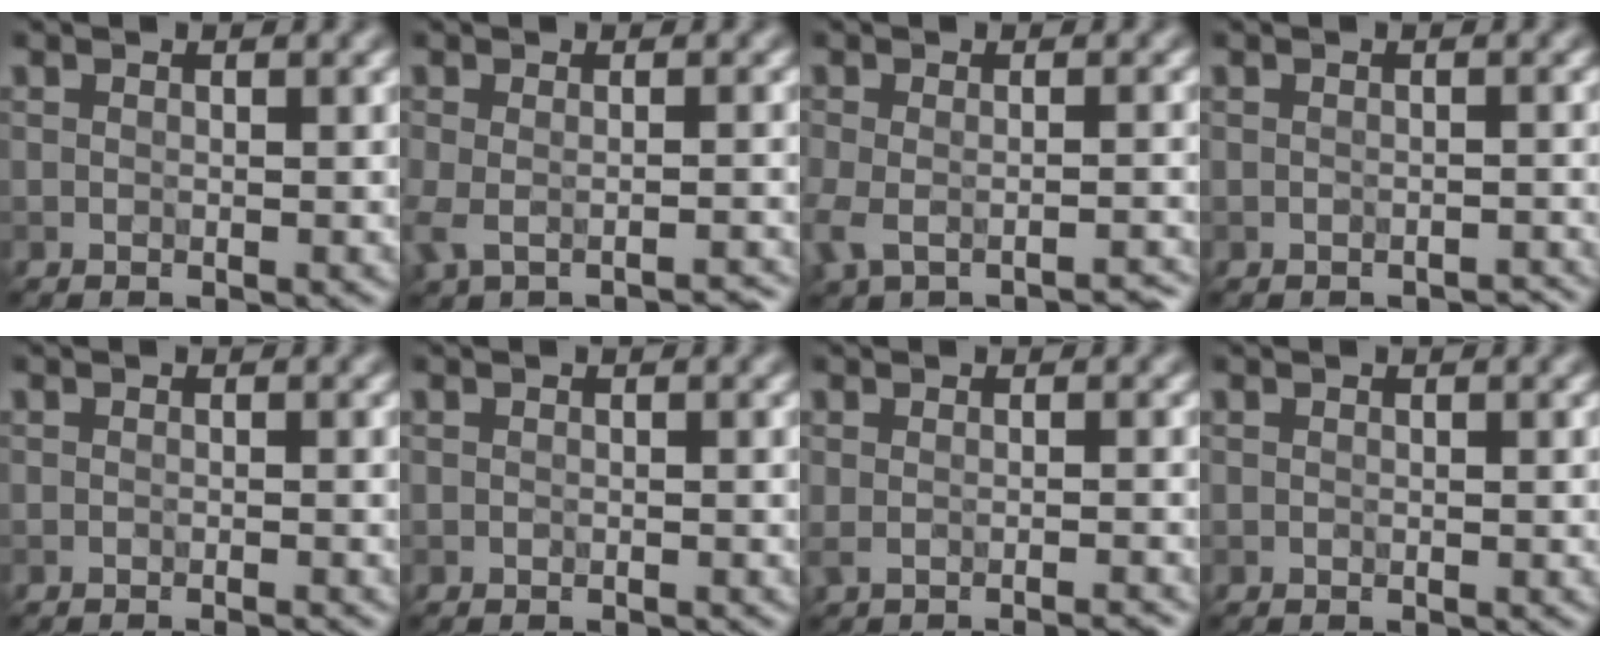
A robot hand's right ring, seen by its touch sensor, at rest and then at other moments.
{"total": 3.8, "force": [-3.0, 1.1, 2.1], "torque": [-0.042, -0.008, -0.048]}
{"total": 4.5, "force": [-3.4, 1.6, 2.5], "torque": [-0.049, -0.007, -0.058]}
{"total": 1.2, "force": [-1.1, 0.4, 0.3], "torque": [-0.001, 0.001, -0.015]}
{"total": 0.9, "force": [-0.9, -0.1, 0.0], "torque": [0.001, 0.003, -0.014]}
{"total": 0.0}
{"total": 2.0, "force": [-1.6, 0.0, 1.1], "torque": [-0.016, -0.002, -0.025]}
{"total": 0.0}